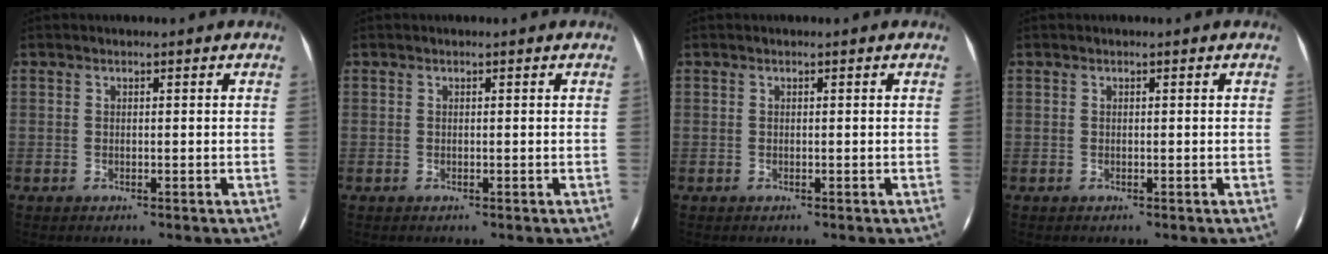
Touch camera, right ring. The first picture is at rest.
{"total": 0.0}
{"total": 0.0}
{"total": 0.0}